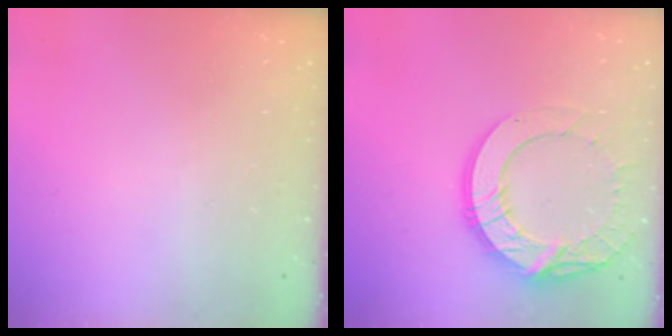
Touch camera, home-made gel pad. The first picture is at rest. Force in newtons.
{"total": 15.4, "press": 15.4, "slide": 0.9}